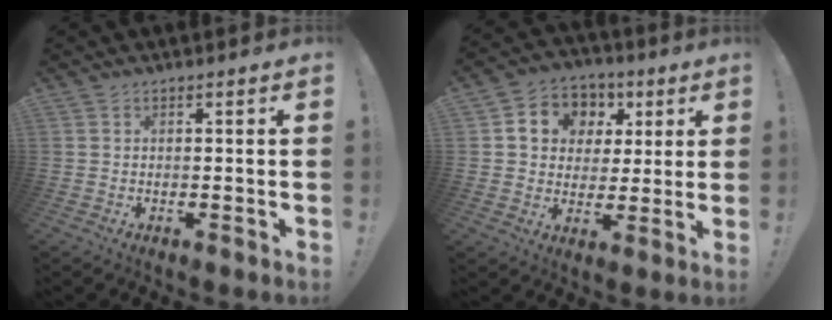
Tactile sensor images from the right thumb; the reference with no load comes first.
{"total": 9.8, "force": [3.0, 8.8, 3.1], "torque": [-0.047, -0.012, 0.062]}